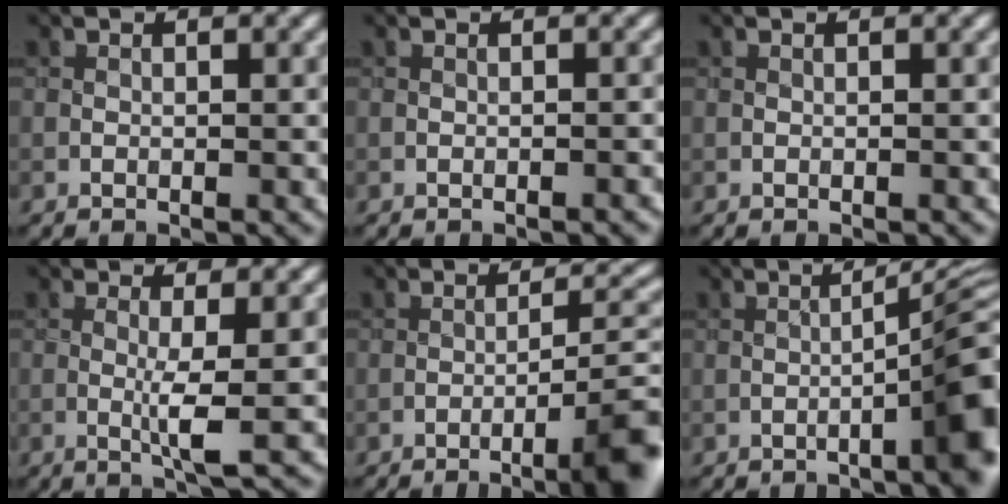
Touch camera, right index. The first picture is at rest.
{"total": 0.6, "force": [-0.6, 0.0, 0.1], "torque": [-0.003, 0.002, -0.009]}
{"total": 0.0}
{"total": 2.9, "force": [-0.2, 0.0, 2.9], "torque": [-0.057, -0.006, -0.008]}
{"total": 7.4, "force": [-4.2, 1.1, 6.0], "torque": [-0.075, 0.012, -0.060]}
{"total": 8.5, "force": [-2.4, 1.5, 8.1], "torque": [-0.097, 0.007, -0.036]}